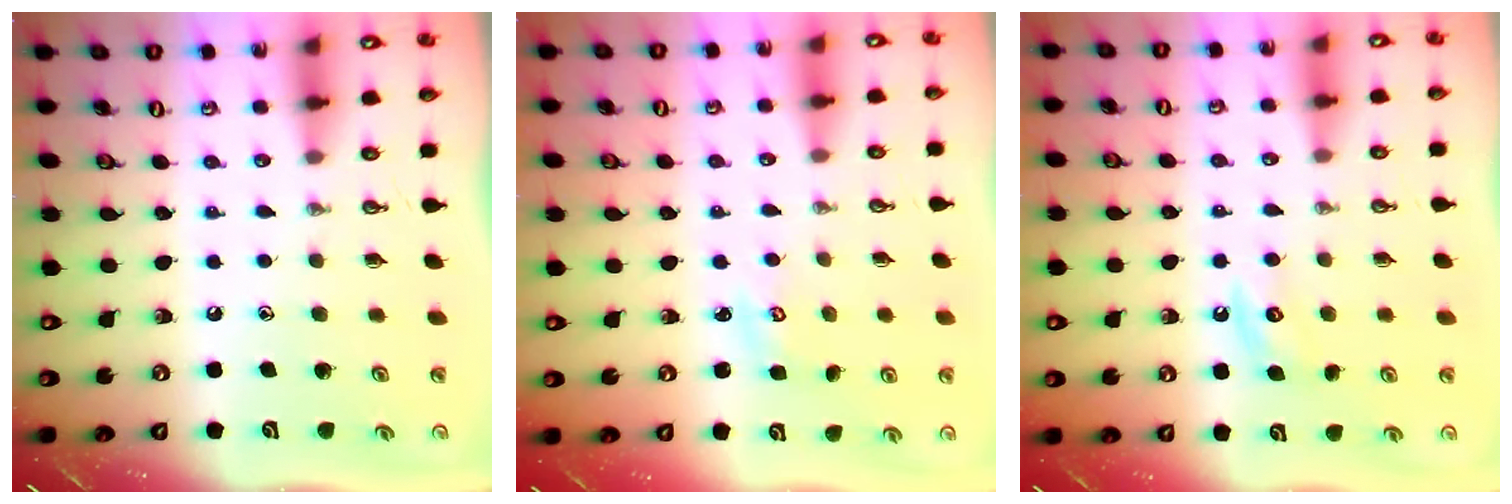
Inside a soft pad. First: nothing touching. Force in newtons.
{"total": 2.5, "press": 2.5, "slide": 0.3}
{"total": 4.6, "press": 4.6, "slide": 0.5}